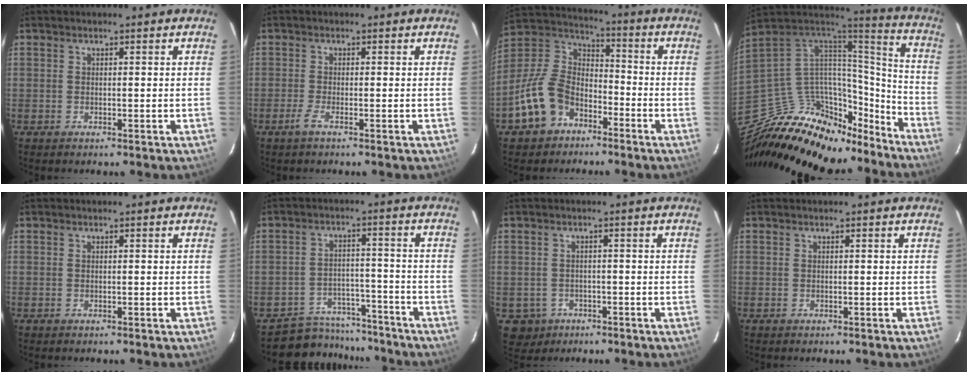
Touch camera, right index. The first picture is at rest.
{"total": 1.9, "force": [-1.1, -0.1, 1.5], "torque": [-0.033, -0.006, -0.025]}
{"total": 14.7, "force": [-8.0, 10.3, 6.8], "torque": [-0.167, 0.026, -0.136]}
{"total": 28.2, "force": [-21.5, 13.0, 12.7], "torque": [-0.236, 0.038, -0.316]}
{"total": 0.0}
{"total": 10.0, "force": [-8.8, 4.8, 0.3], "torque": [-0.017, 0.037, -0.119]}
{"total": 4.7, "force": [-1.8, 4.3, 0.5], "torque": [-0.021, 0.009, -0.020]}
{"total": 0.0}